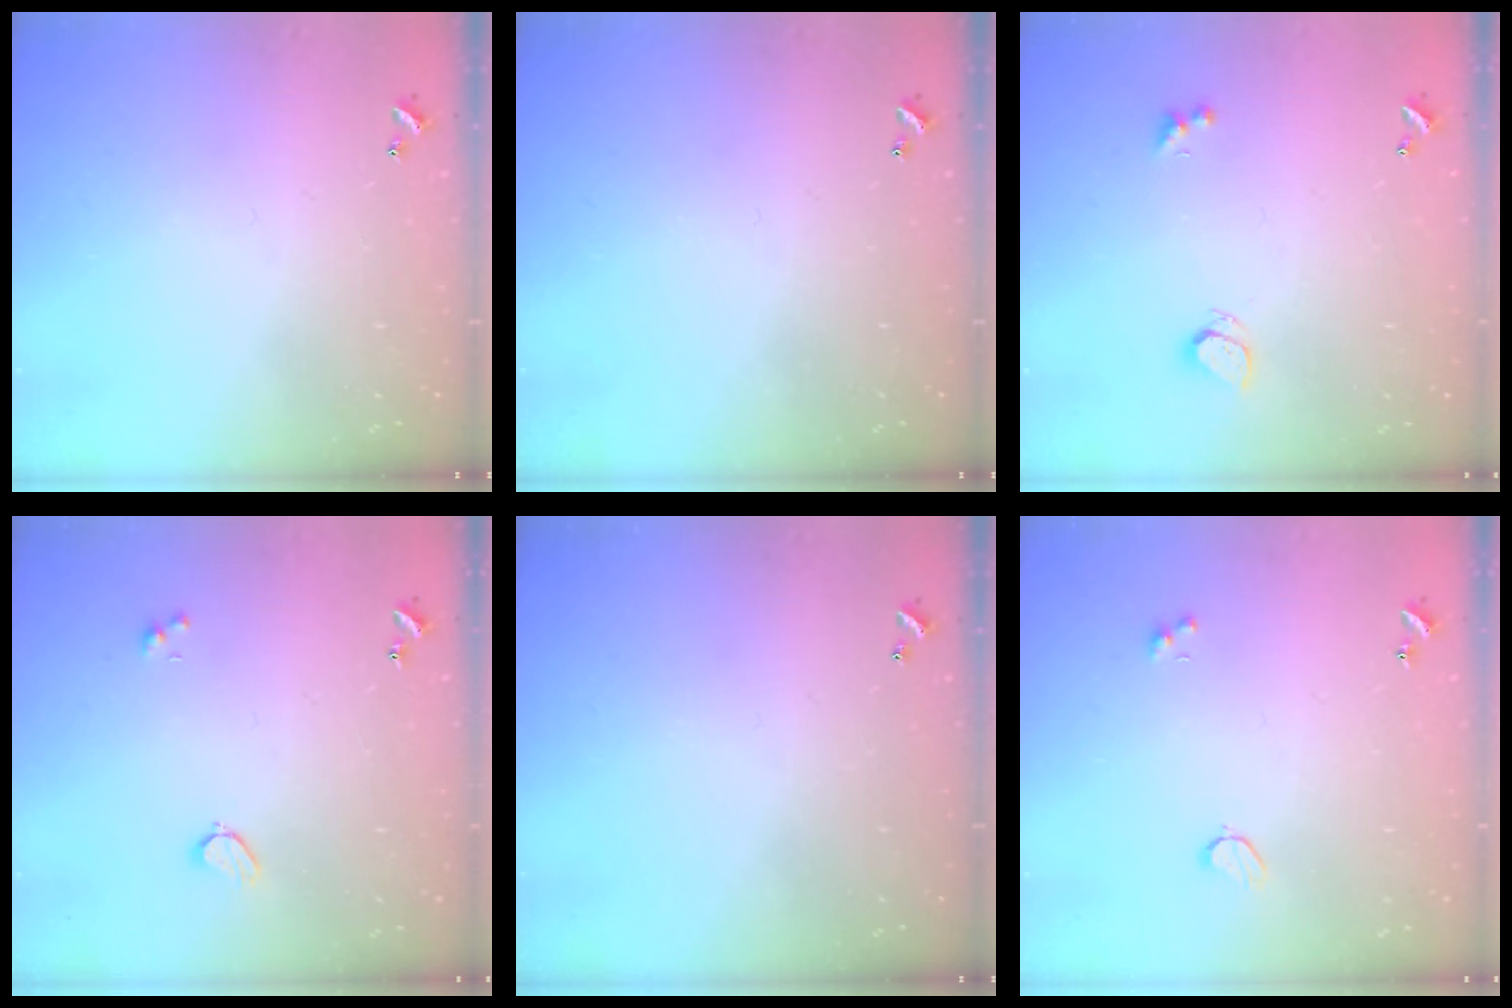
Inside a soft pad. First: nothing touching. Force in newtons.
{"total": 0.0}
{"total": 1.8, "press": 1.7, "slide": 0.6}
{"total": 2.2, "press": 2.1, "slide": 0.6}
{"total": 0.0}
{"total": 2.6, "press": 2.5, "slide": 0.6}